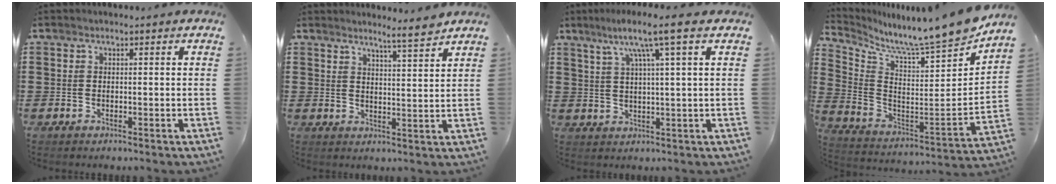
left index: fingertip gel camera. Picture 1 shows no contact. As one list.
[{"total": 4.6, "force": [4.3, -0.5, 1.8], "torque": [-0.046, -0.015, 0.075]}, {"total": 7.5, "force": [3.8, -0.3, 6.4], "torque": [-0.135, 0.000, 0.058]}, {"total": 9.7, "force": [9.1, -0.8, 3.2], "torque": [-0.078, -0.098, 0.141]}]